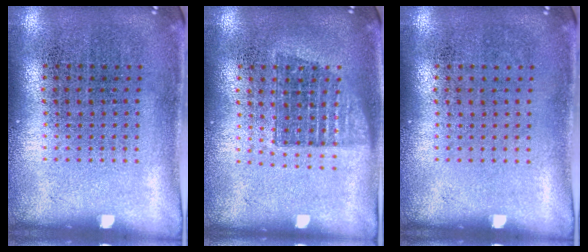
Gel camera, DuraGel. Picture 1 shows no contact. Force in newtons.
{"total": 1.4, "press": 1.2, "slide": 0.8}
{"total": 0.0}